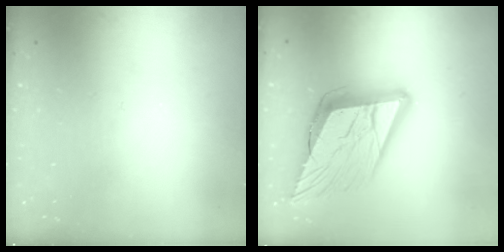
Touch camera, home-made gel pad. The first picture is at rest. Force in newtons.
{"total": 23.3, "press": 22.8, "slide": 5.1}